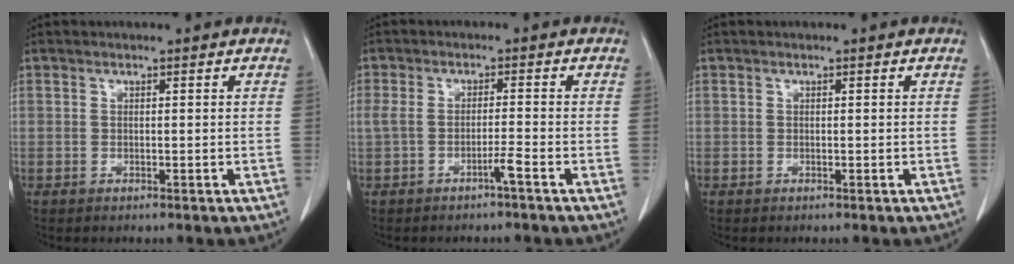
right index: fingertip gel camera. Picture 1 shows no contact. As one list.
[{"total": 2.6, "force": [-1.3, -0.2, 2.2], "torque": [-0.043, 0.009, -0.022]}, {"total": 0.0}]